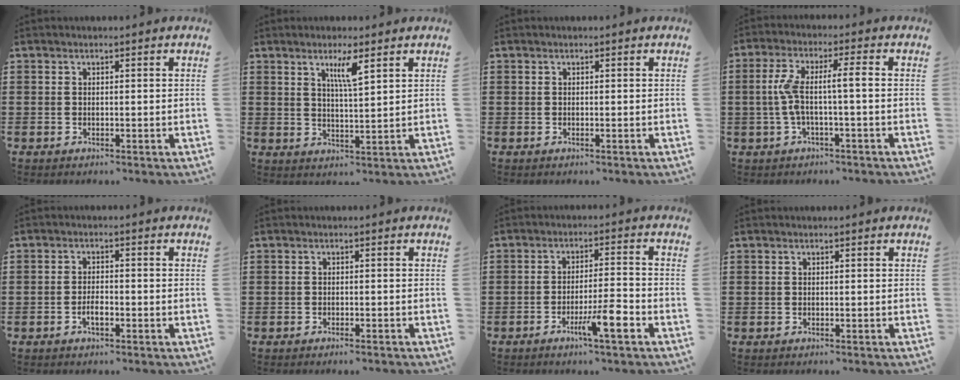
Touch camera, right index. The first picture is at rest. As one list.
[{"total": 4.4, "force": [2.6, 0.5, 3.6], "torque": [-0.069, 0.000, 0.042]}, {"total": 0.0}, {"total": 6.3, "force": [-0.7, 0.7, 6.2], "torque": [-0.134, -0.005, -0.024]}, {"total": 2.4, "force": [-1.2, 0.6, 2.0], "torque": [-0.038, -0.002, -0.019]}, {"total": 0.8, "force": [-0.7, 0.0, 0.3], "torque": [-0.009, -0.003, -0.014]}, {"total": 6.5, "force": [-3.7, 0.4, 5.4], "torque": [-0.097, -0.009, -0.063]}, {"total": 0.0}]